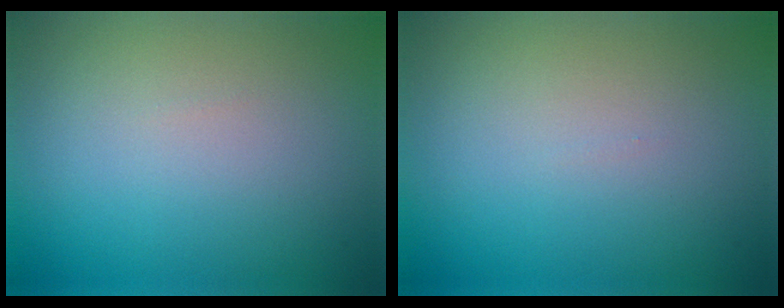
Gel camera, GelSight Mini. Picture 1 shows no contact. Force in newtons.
{"total": 0.0}